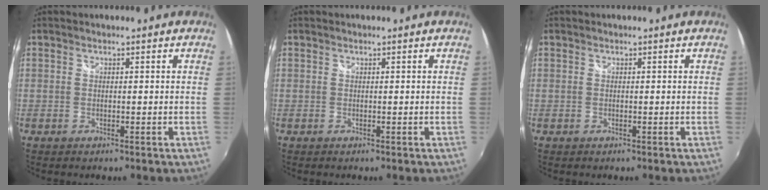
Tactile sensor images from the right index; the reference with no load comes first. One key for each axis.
{"total": 0.0}
{"total": 0.0}